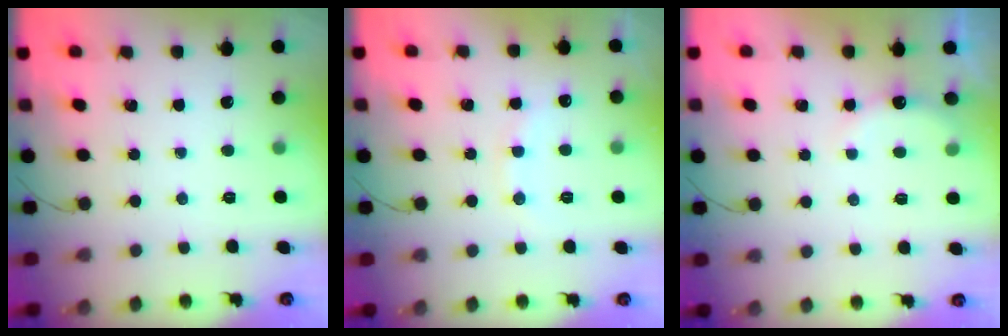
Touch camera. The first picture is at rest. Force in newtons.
{"total": 8.4, "press": 8.2, "slide": 1.6}
{"total": 6.7, "press": 6.6, "slide": 1.3}